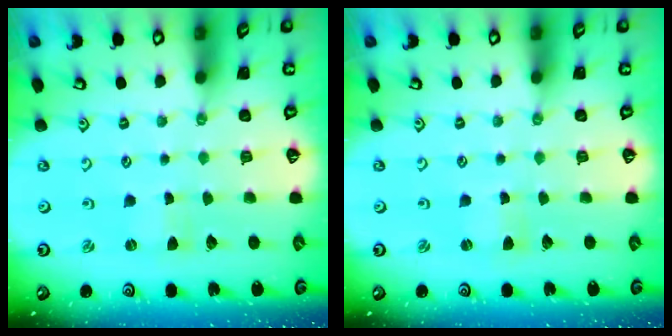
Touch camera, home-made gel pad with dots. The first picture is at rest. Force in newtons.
{"total": 0.0}